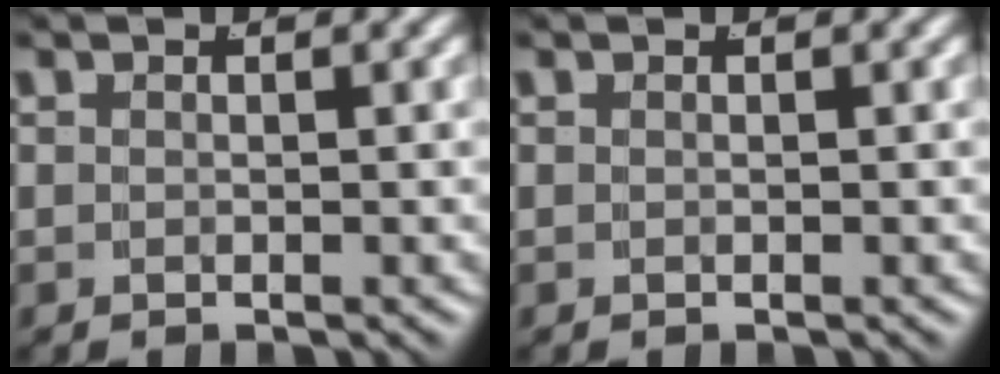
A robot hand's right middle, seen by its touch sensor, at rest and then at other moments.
{"total": 0.0}